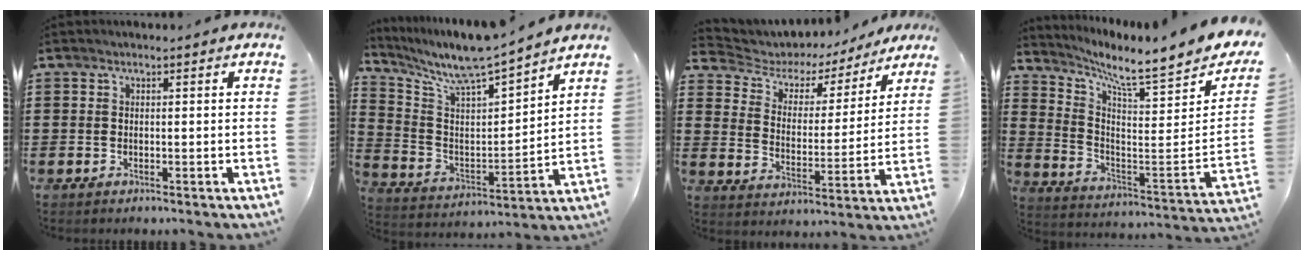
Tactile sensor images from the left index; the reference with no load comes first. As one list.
[{"total": 7.5, "force": [7.1, 0.2, 2.3], "torque": [-0.081, -0.058, 0.117]}, {"total": 4.8, "force": [4.2, 2.0, 1.2], "torque": [-0.049, -0.027, 0.065]}, {"total": 6.3, "force": [5.3, -0.2, 3.3], "torque": [-0.077, -0.068, 0.077]}]